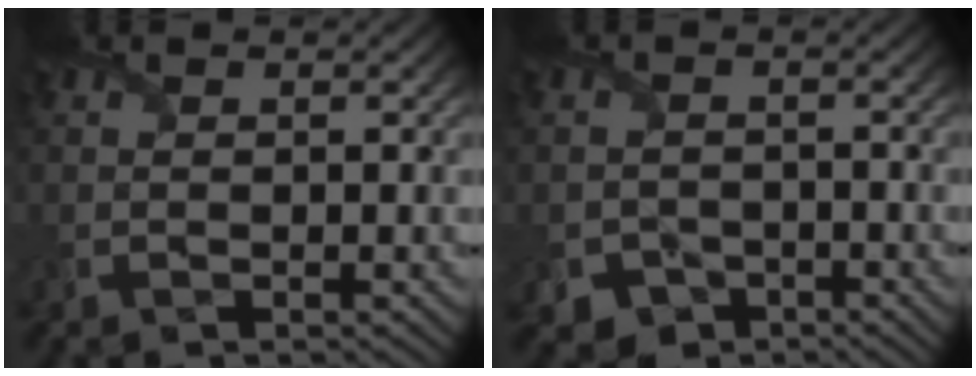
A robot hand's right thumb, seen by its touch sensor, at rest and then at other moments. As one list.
[{"total": 3.0, "force": [-2.1, 2.2, 0.4], "torque": [-0.004, -0.009, -0.037]}]